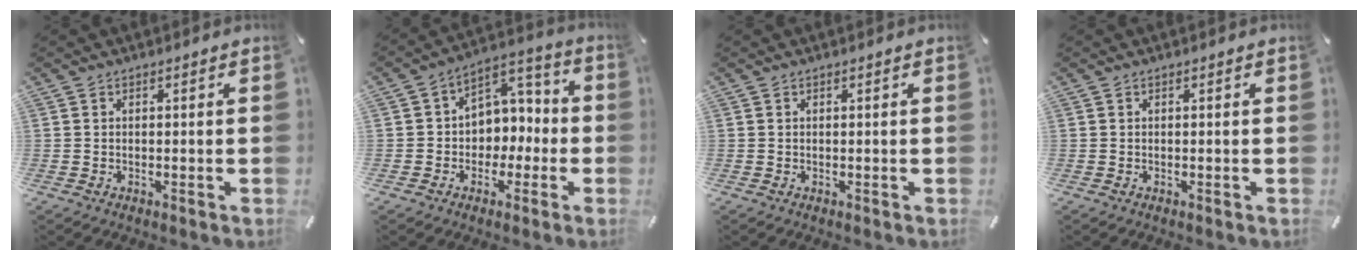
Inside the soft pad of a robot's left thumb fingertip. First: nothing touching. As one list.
[{"total": 7.7, "force": [-1.4, 7.3, 1.7], "torque": [-0.016, 0.010, -0.027]}, {"total": 0.0}, {"total": 0.0}]